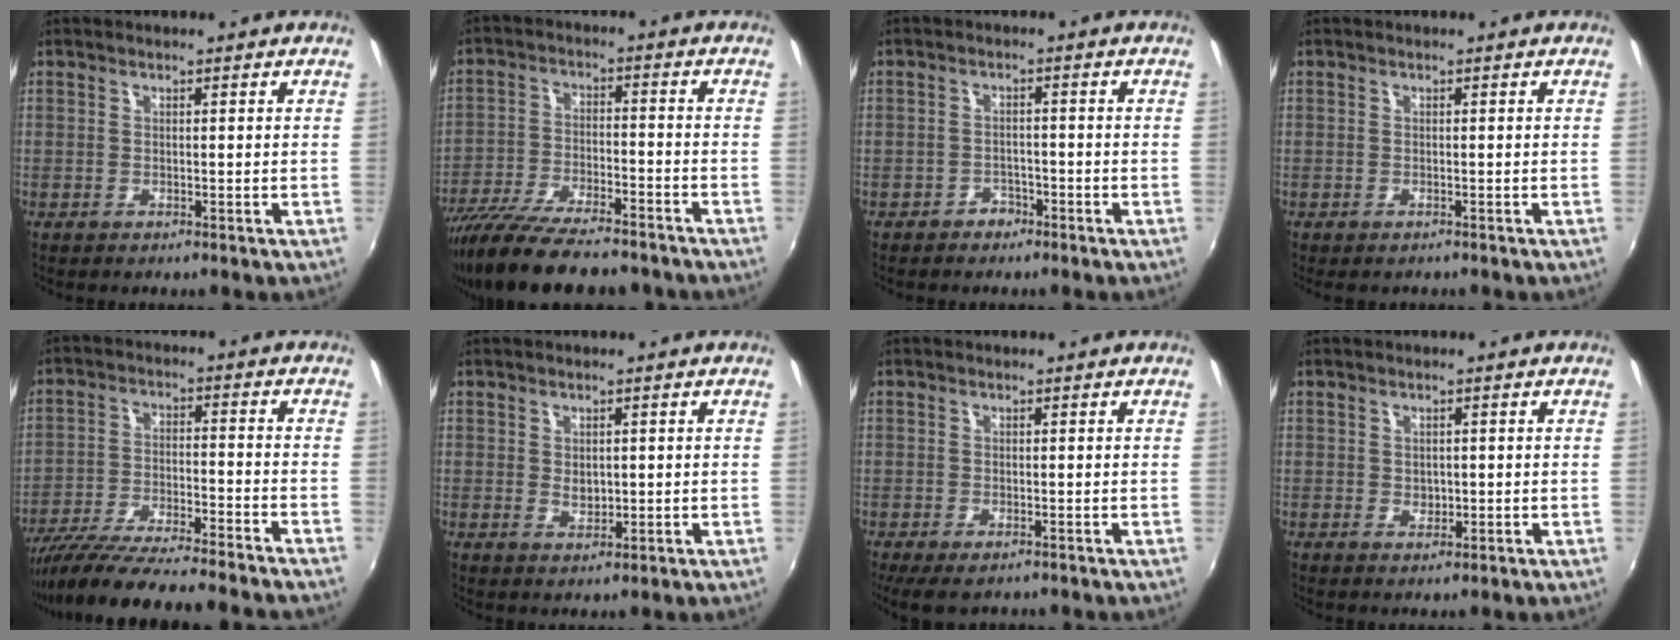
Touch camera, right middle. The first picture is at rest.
{"total": 19.2, "force": [-15.7, 4.6, 9.9], "torque": [-0.199, -0.046, -0.254]}
{"total": 2.8, "force": [-2.0, 1.9, 0.3], "torque": [-0.011, 0.004, -0.031]}
{"total": 0.9, "force": [-0.7, 0.5, 0.3], "torque": [-0.007, -0.004, -0.012]}
{"total": 18.1, "force": [-16.1, -0.2, 8.3], "torque": [-0.163, -0.039, -0.262]}
{"total": 2.4, "force": [0.2, 1.8, 1.5], "torque": [-0.021, -0.001, 0.004]}
{"total": 5.3, "force": [-3.6, 2.0, 3.3], "torque": [-0.070, -0.027, -0.056]}
{"total": 1.8, "force": [0.0, 1.5, 0.8], "torque": [-0.010, -0.001, 0.000]}